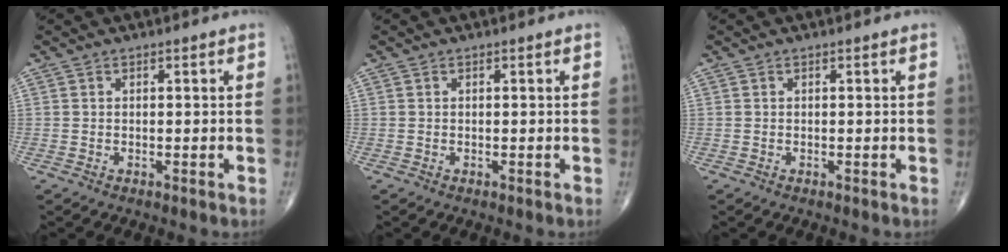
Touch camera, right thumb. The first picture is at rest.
{"total": 0.0}
{"total": 0.0}